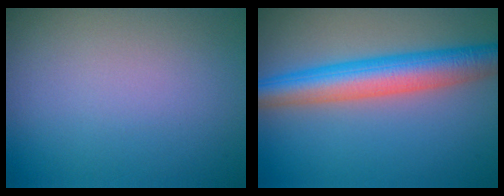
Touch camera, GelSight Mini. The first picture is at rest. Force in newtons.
{"total": 6.8, "press": 6.8, "slide": 0.1}